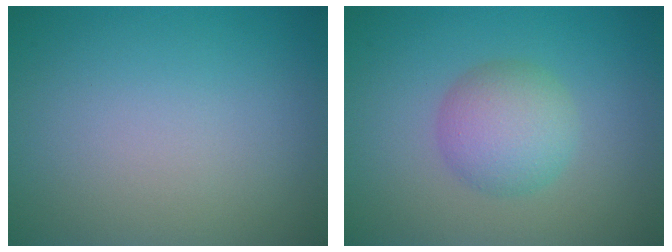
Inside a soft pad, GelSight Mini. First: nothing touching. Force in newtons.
{"total": 3.9, "press": 3.9, "slide": 0.2}